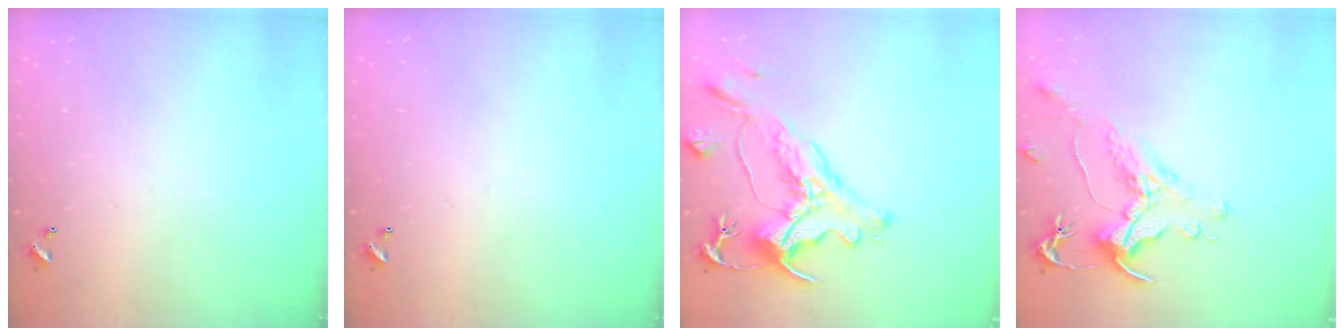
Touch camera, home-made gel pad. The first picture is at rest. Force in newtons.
{"total": 0.0}
{"total": 3.1, "press": 2.8, "slide": 1.4}
{"total": 1.7, "press": 1.1, "slide": 1.3}